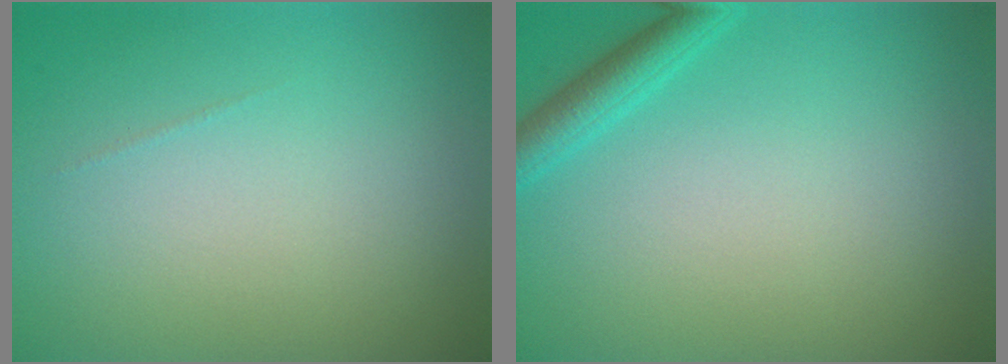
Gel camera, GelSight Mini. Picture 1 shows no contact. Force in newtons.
{"total": 2.3, "press": 2.2, "slide": 0.2}